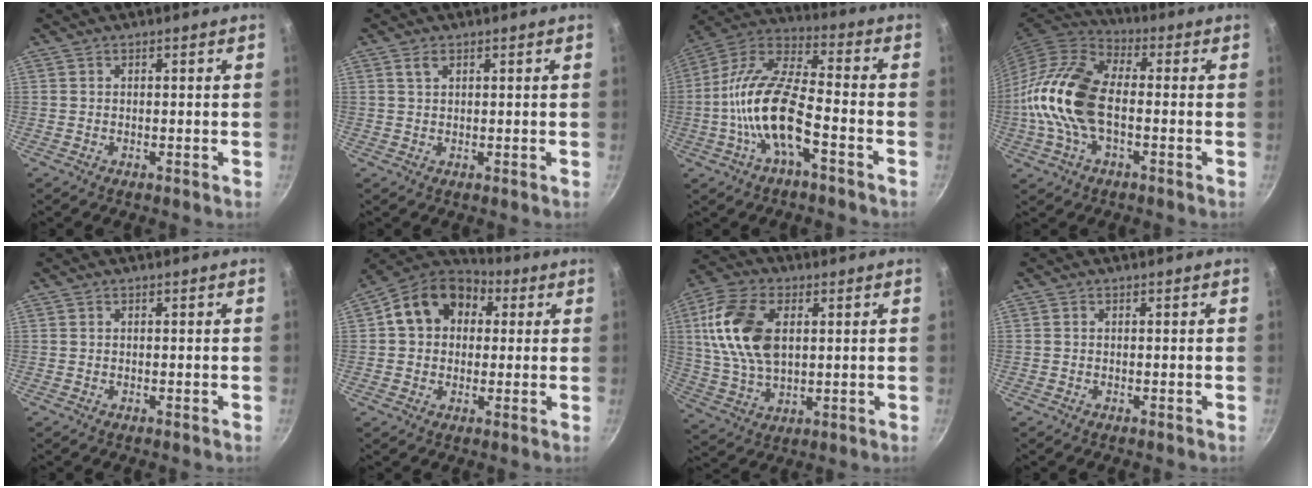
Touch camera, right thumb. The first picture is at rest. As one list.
[{"total": 1.6, "force": [0.9, 0.9, 1.1], "torque": [-0.018, -0.001, 0.017]}, {"total": 16.1, "force": [-5.1, 6.0, 14.1], "torque": [-0.271, 0.045, -0.115]}, {"total": 16.6, "force": [-1.7, 9.3, 13.7], "torque": [-0.255, 0.033, -0.048]}, {"total": 0.0}, {"total": 14.5, "force": [3.2, 11.4, 8.3], "torque": [-0.107, 0.031, 0.033]}, {"total": 15.9, "force": [3.3, 9.6, 12.2], "torque": [-0.227, 0.000, 0.062]}, {"total": 0.0}]